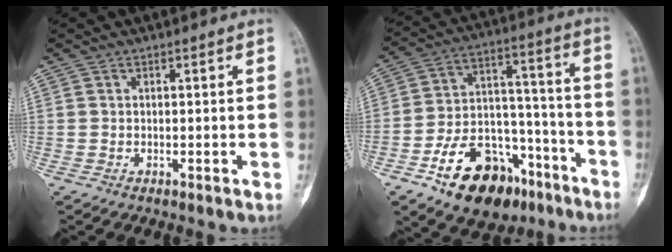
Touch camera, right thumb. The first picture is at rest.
{"total": 20.1, "force": [-11.8, 12.0, 11.1], "torque": [-0.141, 0.090, -0.185]}